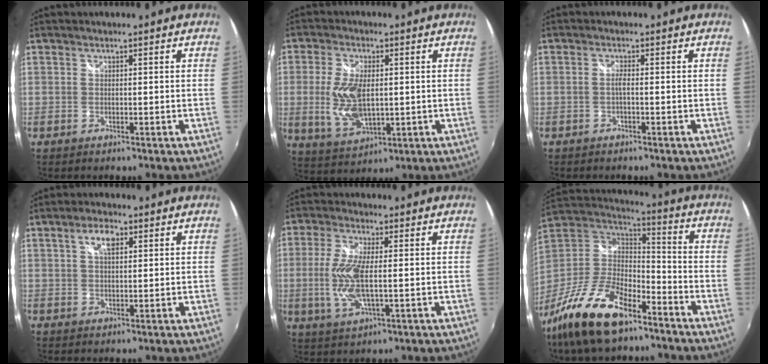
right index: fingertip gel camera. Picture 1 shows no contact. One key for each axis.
{"total": 10.2, "fx": -0.1, "fy": 5.1, "fz": 8.9, "tx": -0.183, "ty": -0.008, "tz": 0.006}
{"total": 1.2, "fx": -0.6, "fy": -0.1, "fz": 1.0, "tx": -0.021, "ty": 0.003, "tz": -0.012}
{"total": 4.0, "fx": 1.7, "fy": 1.8, "fz": 3.2, "tx": -0.056, "ty": 0.011, "tz": 0.030}
{"total": 9.7, "fx": -0.7, "fy": 2.9, "fz": 9.3, "tx": -0.197, "ty": -0.007, "tz": -0.012}
{"total": 21.8, "fx": -14.0, "fy": 9.3, "fz": 13.8, "tx": -0.289, "ty": -0.020, "tz": -0.253}